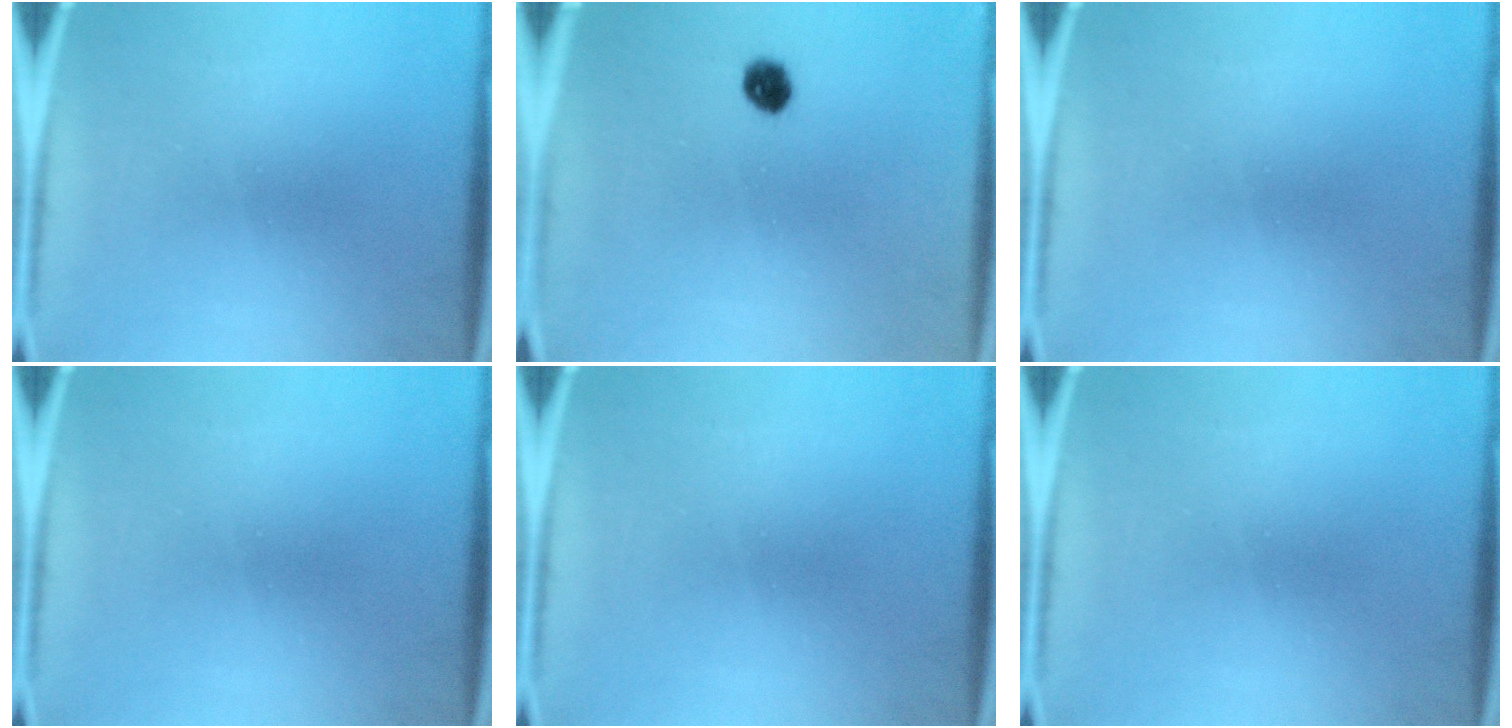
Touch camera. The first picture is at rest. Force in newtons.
{"total": 3.3}
{"total": 0.0}
{"total": 0.0}
{"total": 0.0}
{"total": 0.0}